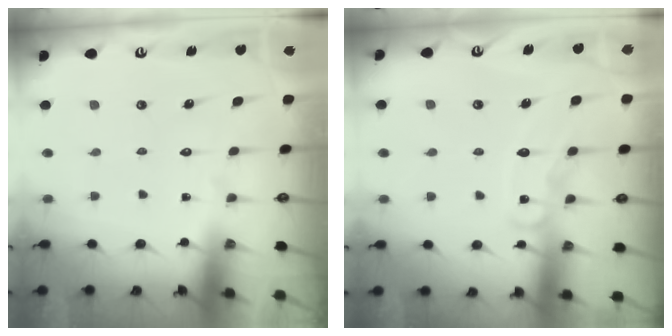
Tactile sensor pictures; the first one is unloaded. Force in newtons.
{"total": 8.9, "press": 8.9, "slide": 0.7}